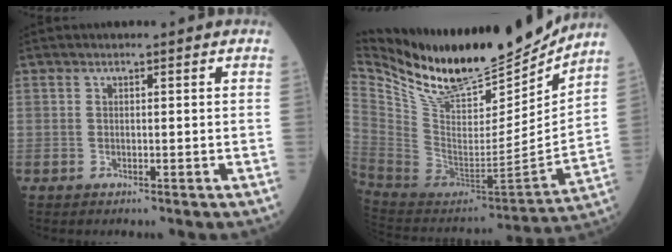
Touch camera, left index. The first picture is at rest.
{"total": 23.6, "force": [20.5, 5.4, 10.3], "torque": [-0.195, -0.042, 0.347]}